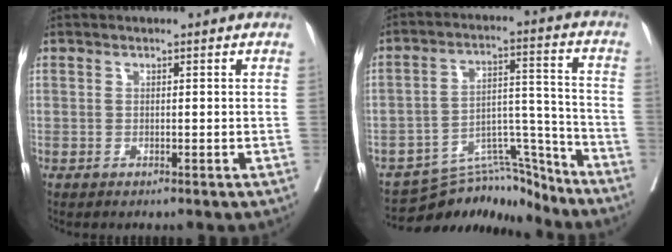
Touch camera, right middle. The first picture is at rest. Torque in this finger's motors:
{"motor_torque": [0.18, -0.60, -0.12, -0.06]}